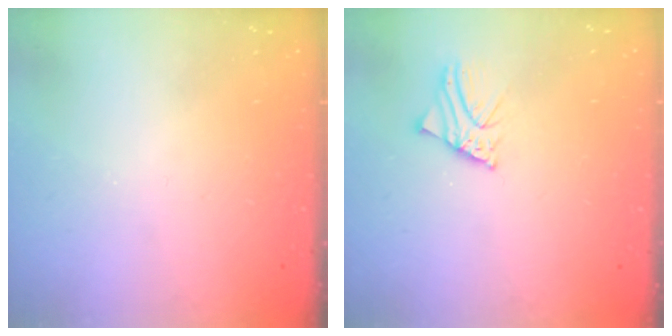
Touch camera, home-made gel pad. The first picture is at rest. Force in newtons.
{"total": 2.1, "press": 2.0, "slide": 0.3}